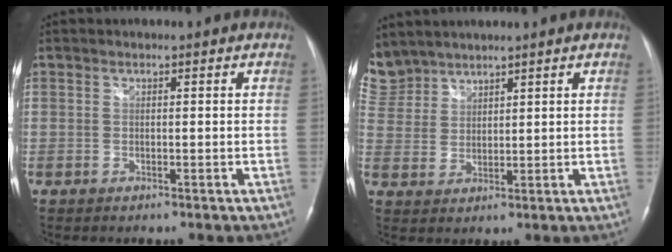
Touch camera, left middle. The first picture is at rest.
{"total": 7.8, "force": [6.9, 3.5, 0.6], "torque": [-0.031, 0.012, 0.154]}